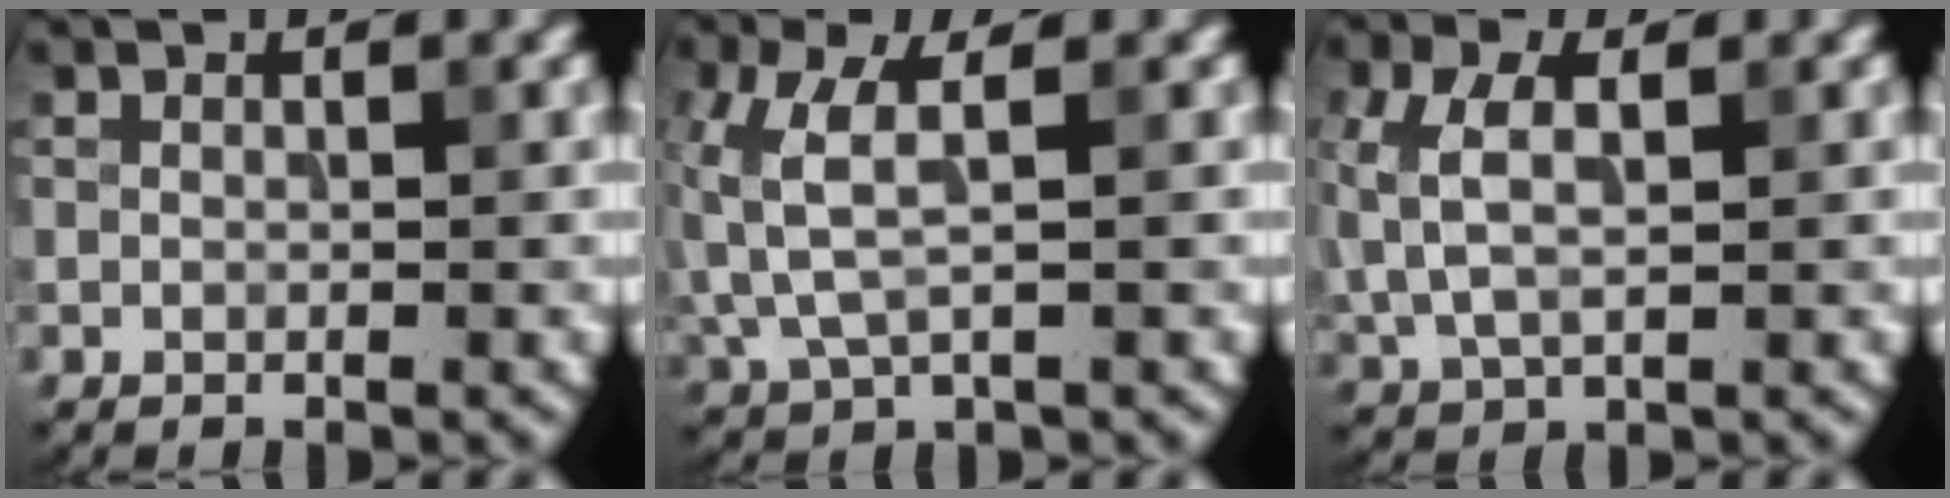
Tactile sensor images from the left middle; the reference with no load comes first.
{"total": 4.1, "force": [0.3, 1.7, 3.7], "torque": [-0.105, 0.002, 0.006]}
{"total": 4.3, "force": [0.7, 2.4, 3.5], "torque": [-0.087, 0.008, 0.017]}